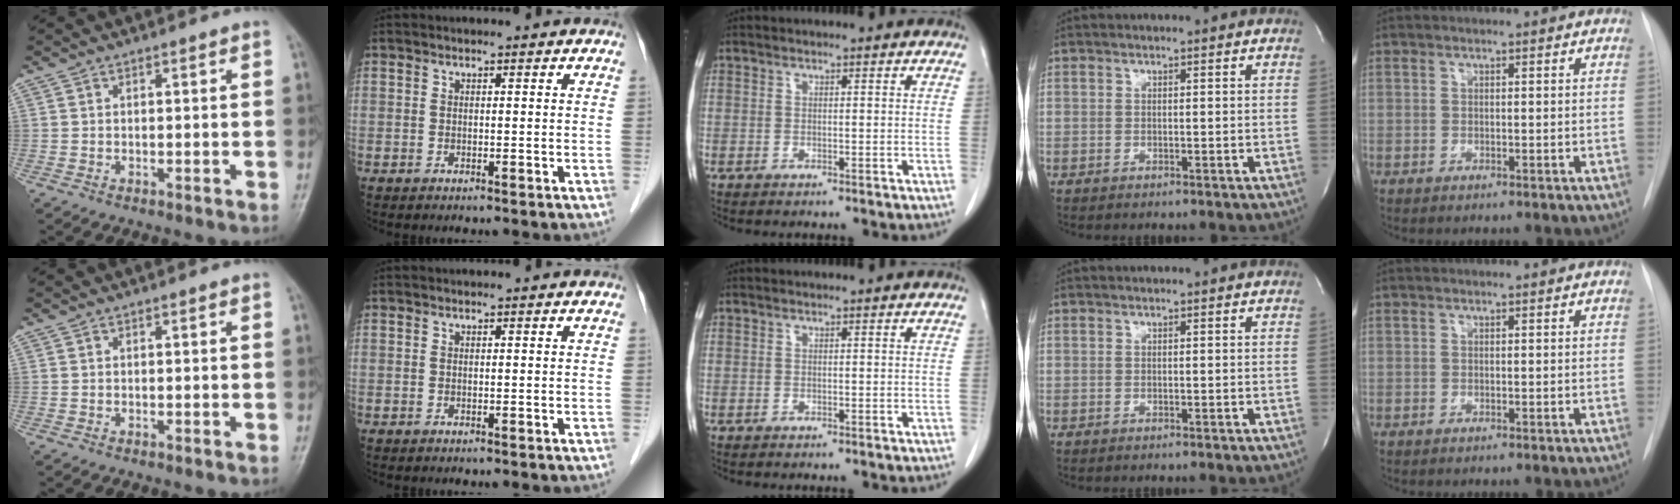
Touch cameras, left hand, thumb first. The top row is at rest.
{}